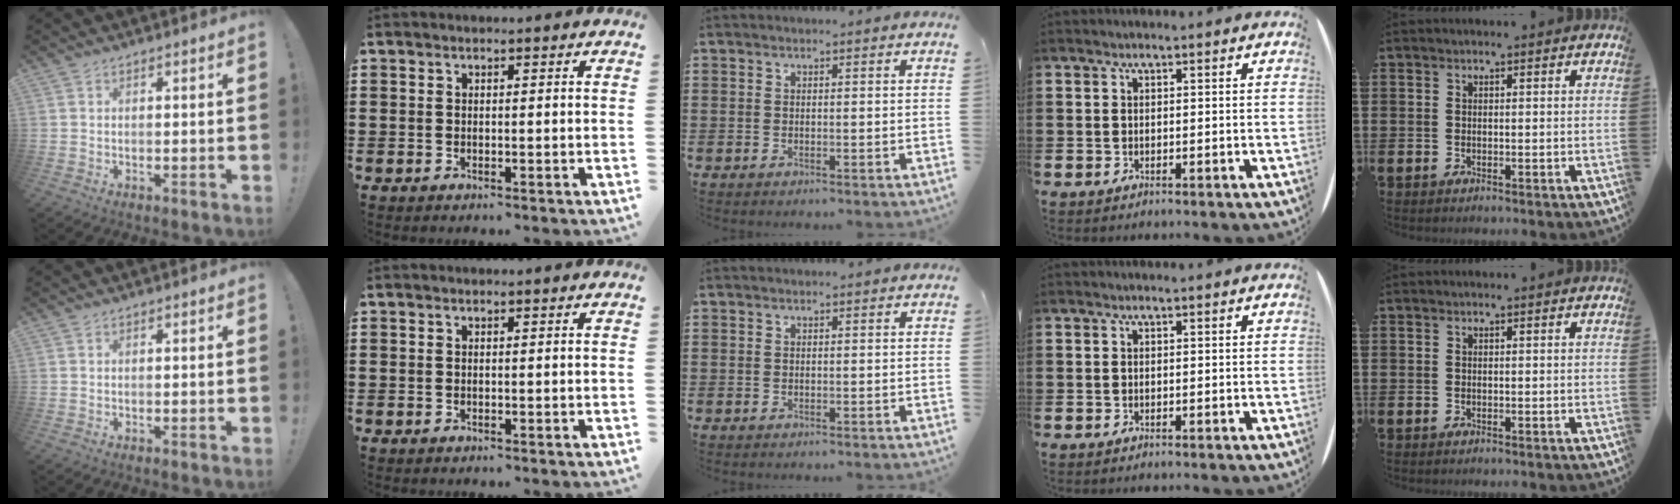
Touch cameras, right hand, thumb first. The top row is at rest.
{}